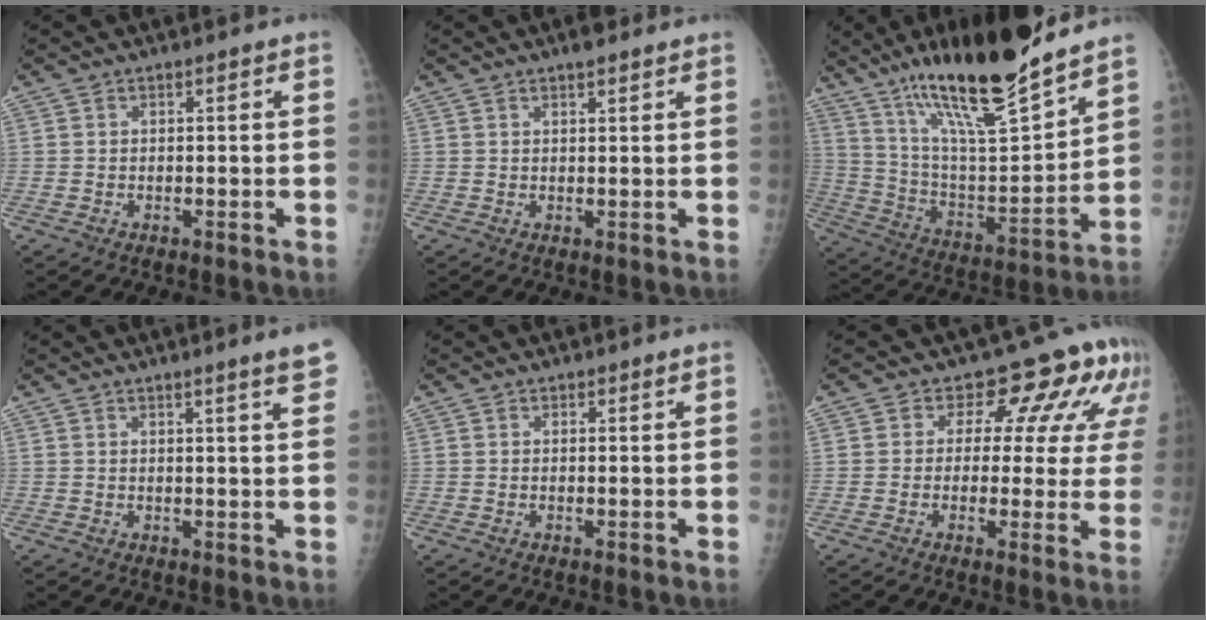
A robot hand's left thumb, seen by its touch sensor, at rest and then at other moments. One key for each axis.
{"total": 2.8, "fx": 2.1, "fy": 0.8, "fz": 1.7, "tx": -0.017, "ty": -0.009, "tz": 0.029}
{"total": 24.4, "fx": 17.9, "fy": 4.6, "fz": 15.9, "tx": -0.246, "ty": -0.081, "tz": 0.313}
{"total": 5.3, "fx": 3.6, "fy": -0.1, "fz": 3.8, "tx": -0.043, "ty": -0.015, "tz": 0.044}
{"total": 0.9, "fx": 0.8, "fy": 0.3, "fz": 0.4, "tx": -0.001, "ty": -0.005, "tz": 0.011}
{"total": 11.3, "fx": 6.4, "fy": 6.8, "fz": 6.4, "tx": -0.033, "ty": -0.025, "tz": 0.056}